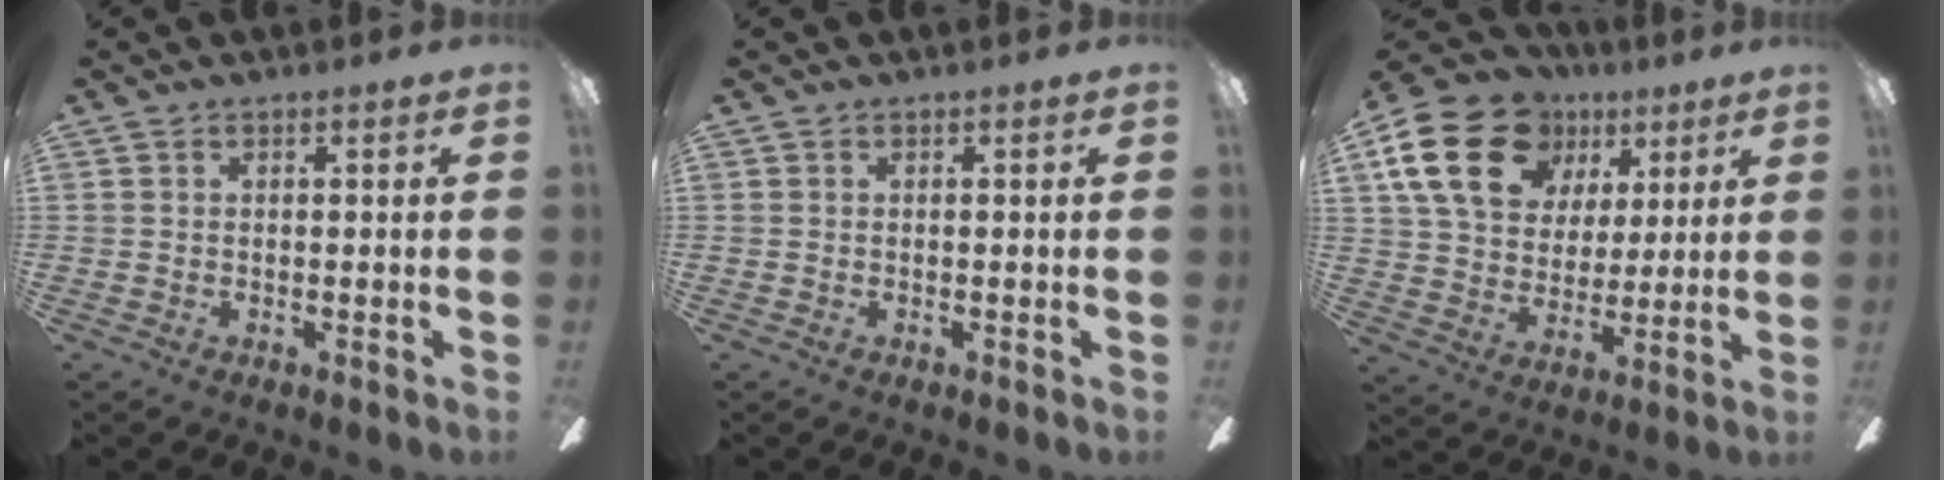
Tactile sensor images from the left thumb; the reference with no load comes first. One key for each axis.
{"total": 0.0}
{"total": 21.1, "fx": 10.1, "fy": 15.0, "fz": 10.8, "tx": -0.202, "ty": -0.033, "tz": 0.187}